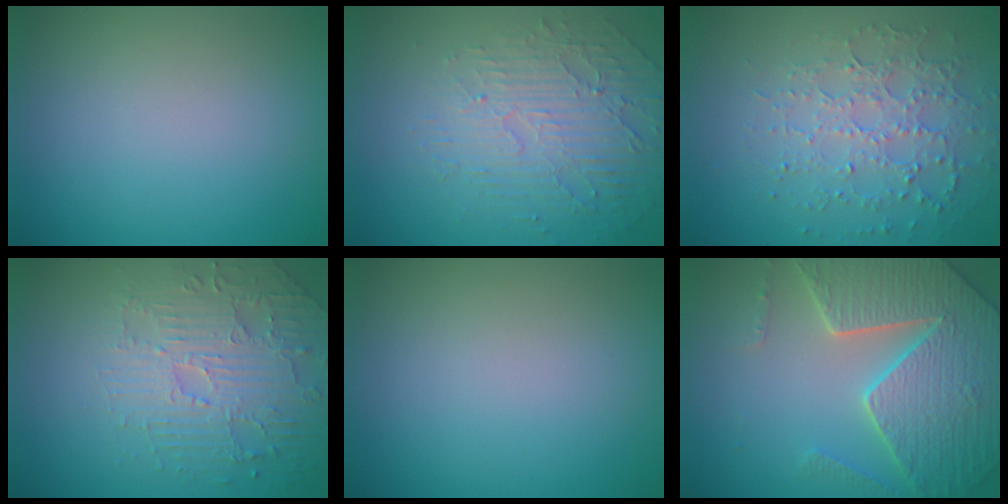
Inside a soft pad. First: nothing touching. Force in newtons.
{"total": 5.1, "press": 3.3, "slide": 3.9}
{"total": 4.8, "press": 3.5, "slide": 3.2}
{"total": 4.6, "press": 3.9, "slide": 2.5}
{"total": 0.0}
{"total": 7.6, "press": 7.3, "slide": 1.9}